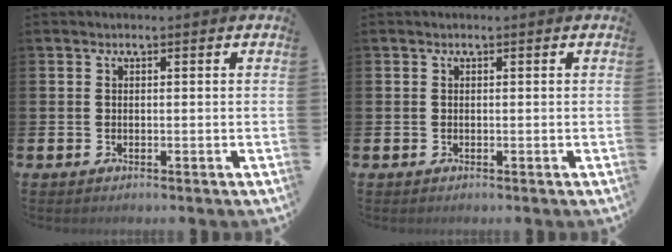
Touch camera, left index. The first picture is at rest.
{"total": 0.0}